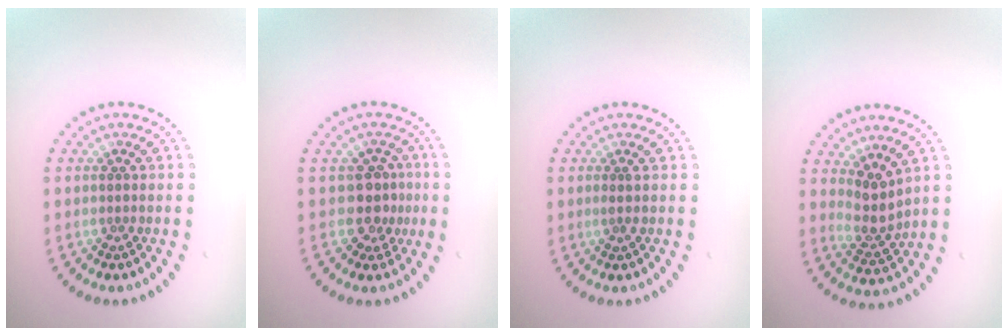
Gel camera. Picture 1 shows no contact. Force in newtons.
{"total": 2.6, "press": 2.1, "slide": 1.7}
{"total": 0.7, "press": 0.3, "slide": 0.6}
{"total": 2.7, "press": 2.1, "slide": 1.7}